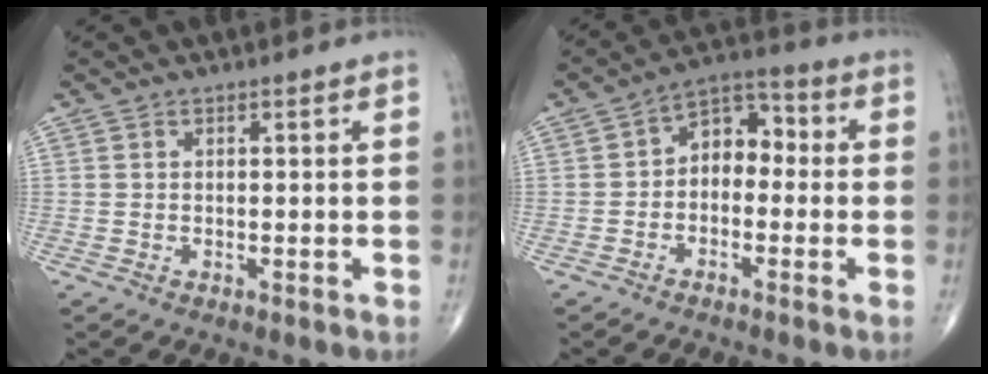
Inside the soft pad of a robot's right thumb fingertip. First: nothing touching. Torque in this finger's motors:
{"motor_torque": [-0.18, 0.08, 0.56, -0.02, 0.11]}